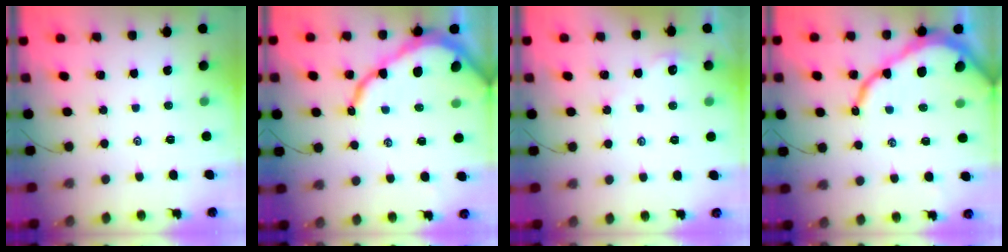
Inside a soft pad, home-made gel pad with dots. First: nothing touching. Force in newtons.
{"total": 12.4, "press": 12.3, "slide": 1.1}
{"total": 2.9, "press": 2.9, "slide": 0.4}
{"total": 12.4, "press": 12.3, "slide": 1.1}